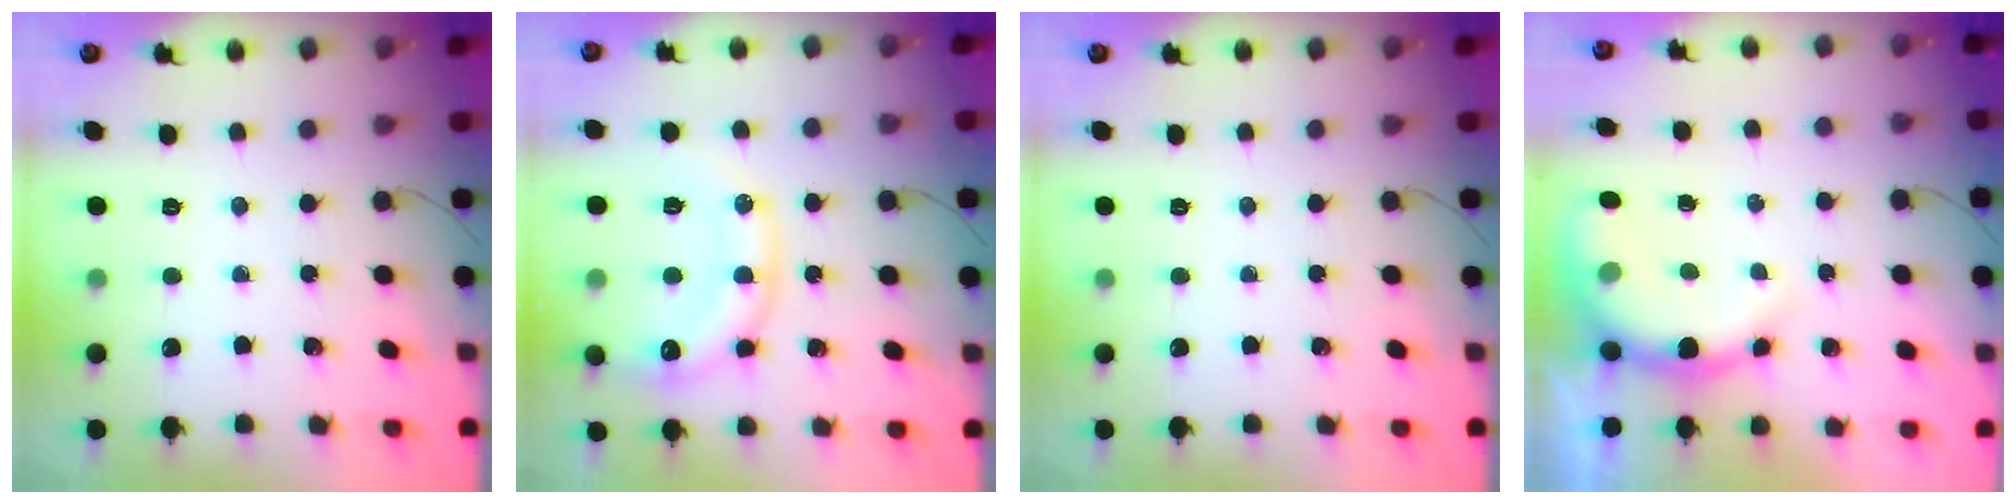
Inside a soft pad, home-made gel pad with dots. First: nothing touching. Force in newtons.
{"total": 15.5, "press": 15.3, "slide": 2.3}
{"total": 0.0}
{"total": 8.6, "press": 8.6, "slide": 0.7}